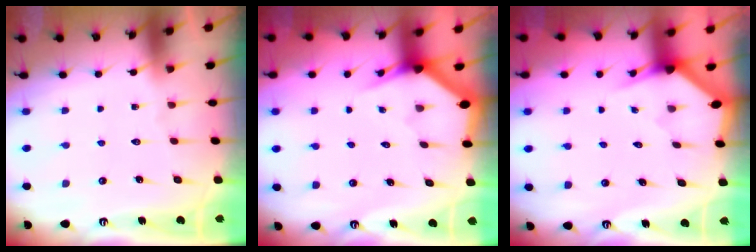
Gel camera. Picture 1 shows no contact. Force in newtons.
{"total": 2.9, "press": 2.9, "slide": 0.0}
{"total": 2.2, "press": 2.2, "slide": 0.1}